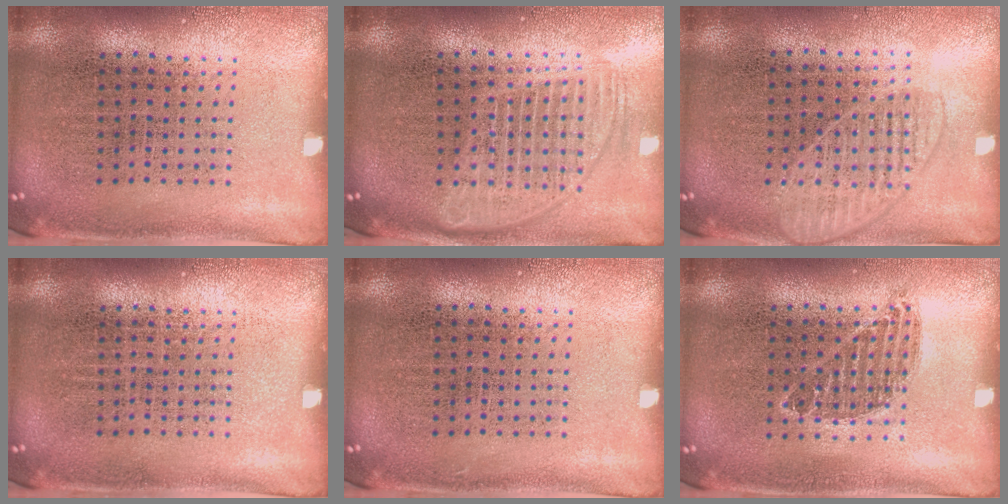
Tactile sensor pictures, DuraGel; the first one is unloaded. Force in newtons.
{"total": 1.8, "press": 1.5, "slide": 0.9}
{"total": 1.3, "press": 1.2, "slide": 0.6}
{"total": 0.0}
{"total": 0.0}
{"total": 0.7, "press": 0.7, "slide": 0.2}